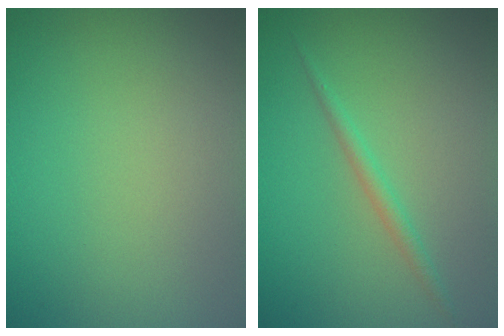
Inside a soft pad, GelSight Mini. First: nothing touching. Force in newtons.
{"total": 1.3, "press": 1.3, "slide": 0.1}